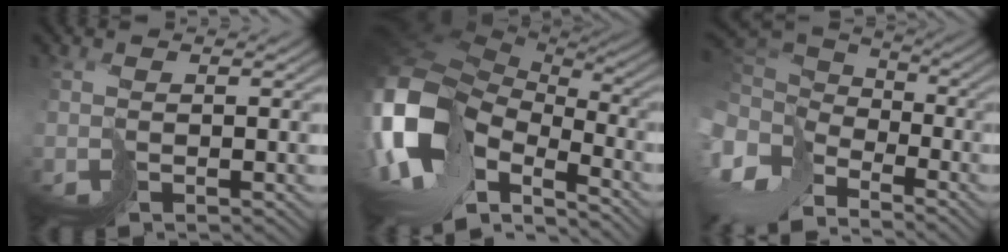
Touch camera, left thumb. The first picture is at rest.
{"total": 16.0, "force": [-4.1, 11.2, 10.8], "torque": [-0.278, -0.030, -0.058]}
{"total": 11.7, "force": [-6.0, 7.2, 7.0], "torque": [-0.214, -0.022, -0.097]}